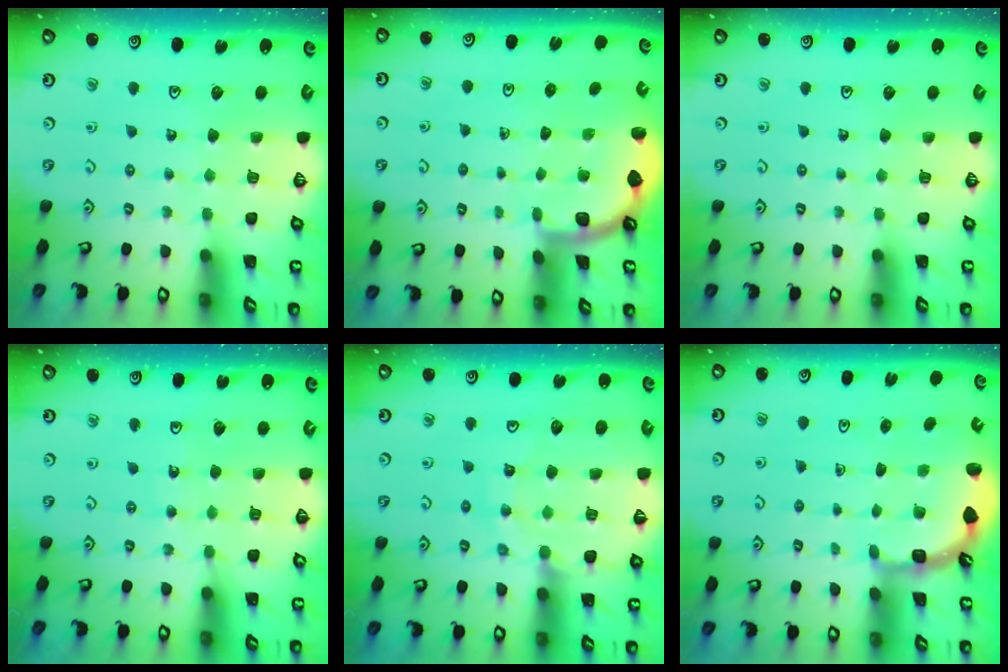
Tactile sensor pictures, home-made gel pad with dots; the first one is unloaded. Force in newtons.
{"total": 1.7, "press": 1.7, "slide": 0.1}
{"total": 0.0}
{"total": 6.6, "press": 6.2, "slide": 2.2}
{"total": 12.4, "press": 12.3, "slide": 1.7}
{"total": 2.0, "press": 1.8, "slide": 0.9}